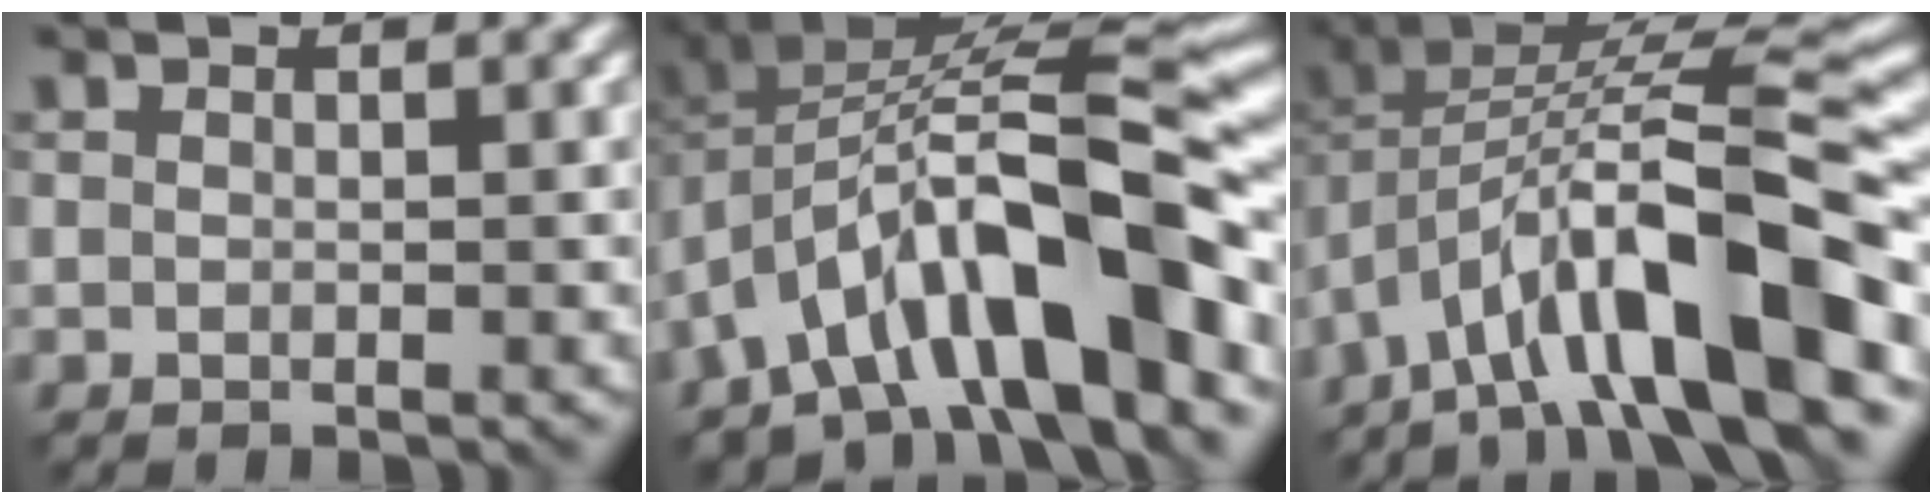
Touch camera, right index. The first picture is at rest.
{"total": 12.6, "force": [-5.4, 4.7, 10.4], "torque": [-0.150, 0.016, -0.087]}
{"total": 12.3, "force": [-6.2, 3.8, 10.0], "torque": [-0.148, 0.021, -0.104]}